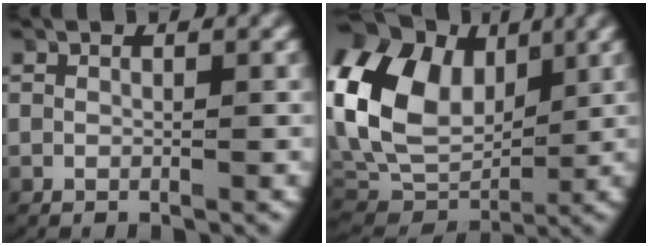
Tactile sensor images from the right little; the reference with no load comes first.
{"total": 12.6, "force": [2.5, 9.7, 7.7], "torque": [-0.167, -0.003, 0.044]}